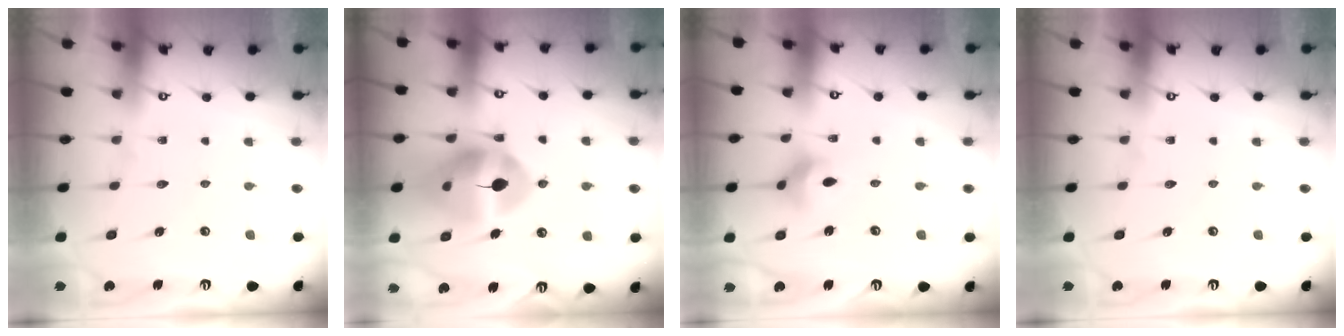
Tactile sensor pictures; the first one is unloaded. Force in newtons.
{"total": 14.1, "press": 14.0, "slide": 1.8}
{"total": 5.6, "press": 5.4, "slide": 1.3}
{"total": 0.0}